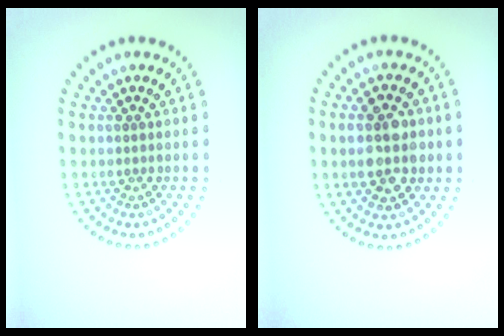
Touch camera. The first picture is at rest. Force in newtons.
{"total": 4.5, "press": 4.5, "slide": 0.1}